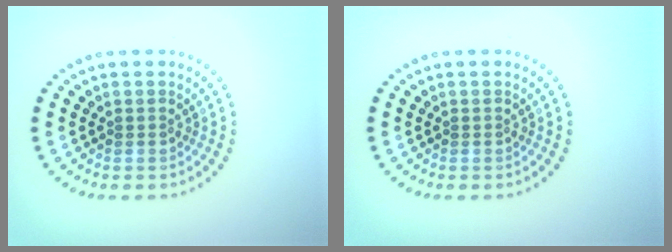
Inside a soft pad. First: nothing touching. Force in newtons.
{"total": 0.0}